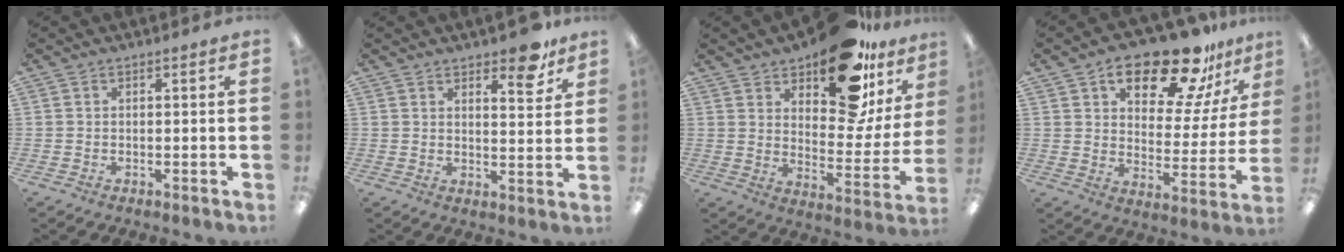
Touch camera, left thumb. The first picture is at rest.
{"total": 7.3, "force": [5.8, 2.6, 3.7], "torque": [-0.031, -0.038, 0.094]}
{"total": 19.5, "force": [14.6, 7.9, 10.2], "torque": [-0.133, -0.103, 0.245]}
{"total": 19.5, "force": [14.0, 7.8, 11.2], "torque": [-0.164, -0.084, 0.231]}